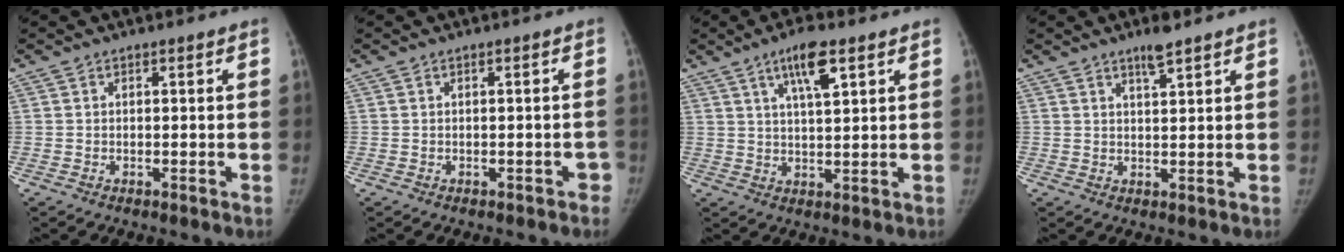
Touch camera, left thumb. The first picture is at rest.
{"total": 1.5, "force": [-0.9, 1.0, 0.7], "torque": [0.000, 0.018, -0.008]}
{"total": 7.5, "force": [4.1, 1.8, 6.1], "torque": [-0.103, -0.018, 0.073]}
{"total": 3.6, "force": [2.6, 0.4, 2.4], "torque": [-0.040, -0.016, 0.048]}